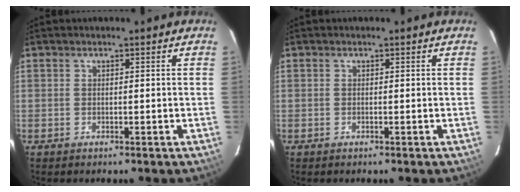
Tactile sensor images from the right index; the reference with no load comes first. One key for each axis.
{"total": 0.0}